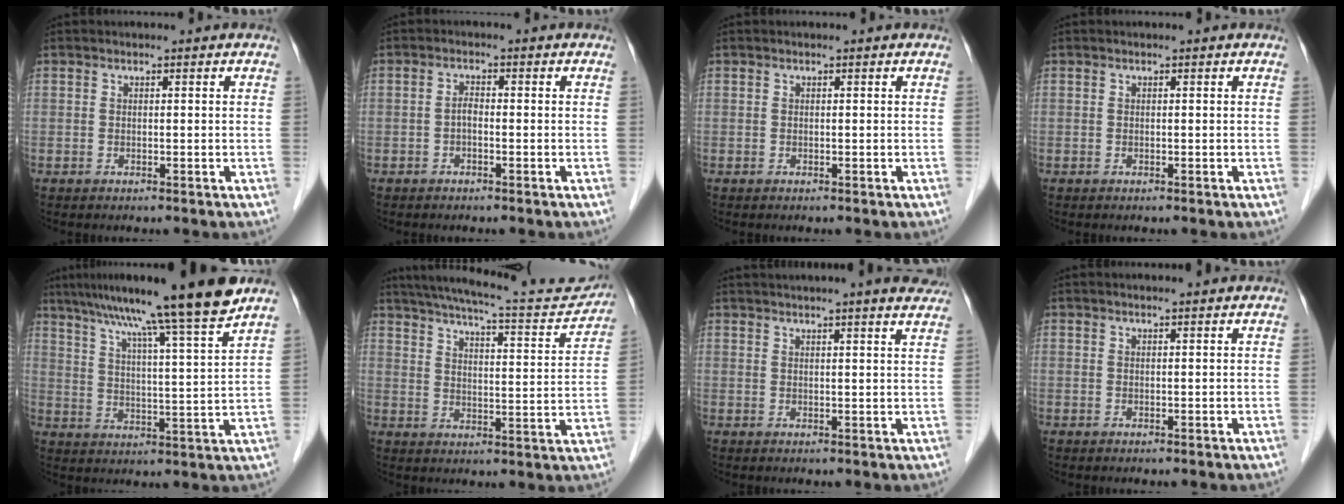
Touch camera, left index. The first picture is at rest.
{"total": 1.4, "force": [-0.5, 0.6, 1.2], "torque": [-0.027, 0.006, -0.011]}
{"total": 0.0}
{"total": 0.0}
{"total": 16.1, "force": [12.9, -2.0, 9.5], "torque": [-0.150, -0.002, 0.185]}
{"total": 20.1, "force": [18.3, 2.3, 8.1], "torque": [-0.130, -0.014, 0.240]}
{"total": 12.1, "force": [10.7, 0.1, 5.7], "torque": [-0.078, 0.013, 0.117]}
{"total": 1.8, "force": [1.7, -0.1, 0.7], "torque": [-0.009, 0.012, 0.023]}